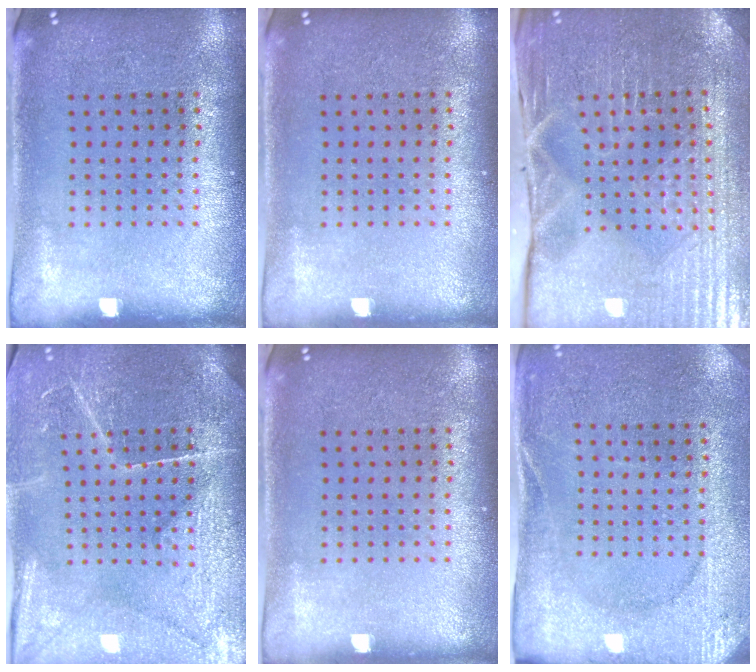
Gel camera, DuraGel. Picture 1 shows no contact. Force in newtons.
{"total": 0.0}
{"total": 3.9, "press": 3.9, "slide": 0.4}
{"total": 3.9, "press": 3.7, "slide": 1.3}
{"total": 0.0}
{"total": 2.6, "press": 2.6, "slide": 0.4}